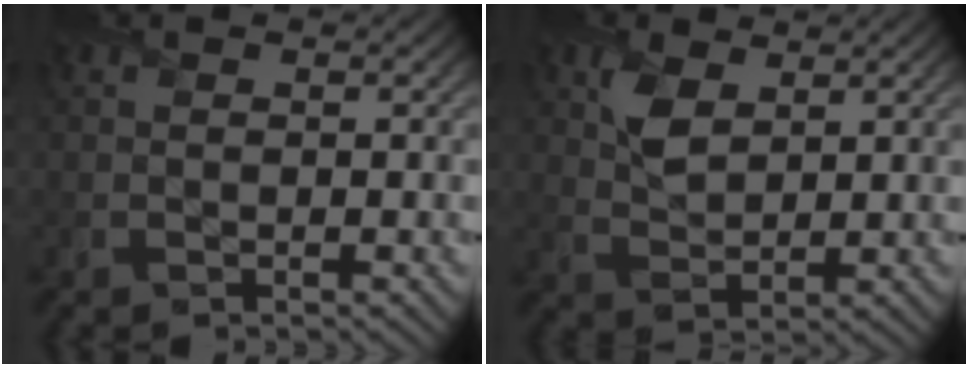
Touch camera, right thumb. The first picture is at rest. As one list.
[{"total": 4.2, "force": [2.1, 2.4, 2.8], "torque": [-0.069, 0.000, 0.042]}]